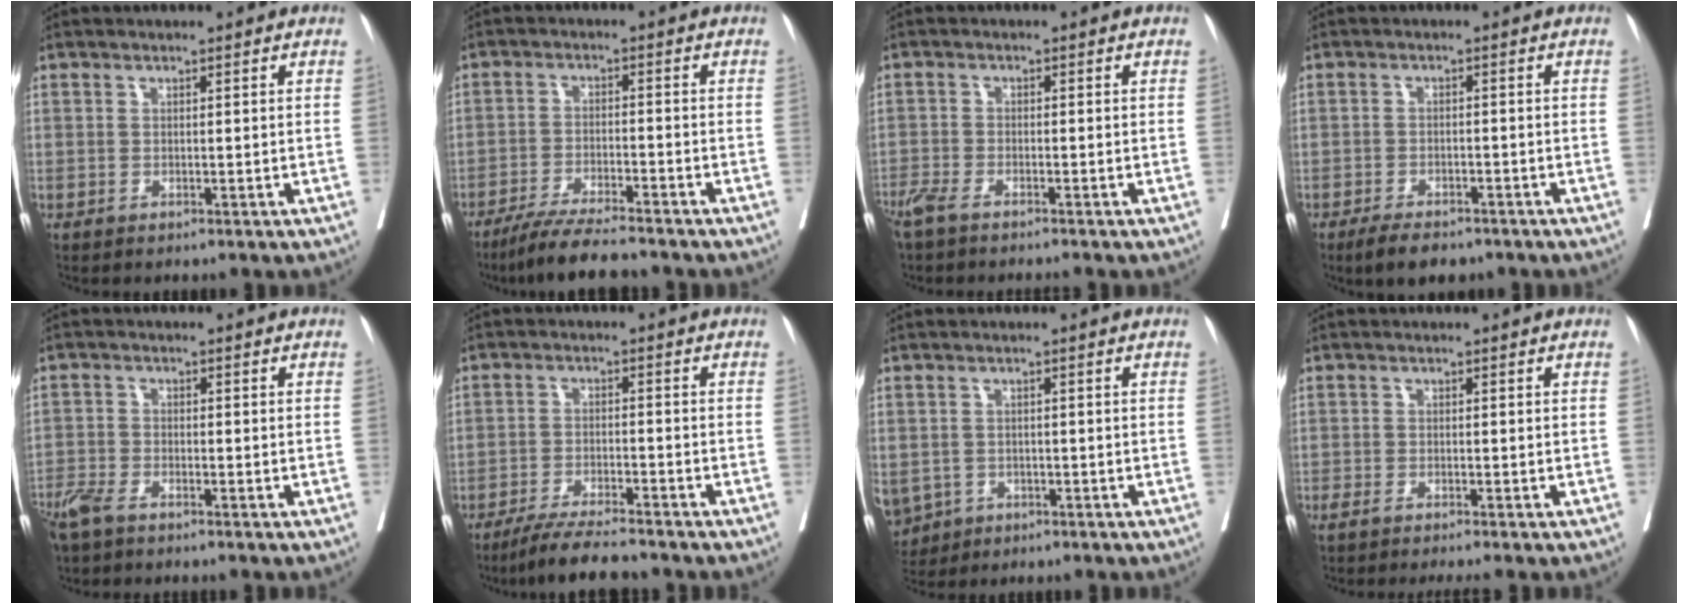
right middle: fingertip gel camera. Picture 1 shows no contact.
{"total": 8.8, "force": [-7.7, 0.0, 4.4], "torque": [-0.072, -0.028, -0.129]}
{"total": 4.6, "force": [-3.9, 0.6, 2.4], "torque": [-0.042, -0.009, -0.071]}
{"total": 5.5, "force": [-4.2, 2.0, 2.9], "torque": [-0.047, -0.006, -0.064]}
{"total": 4.4, "force": [-3.5, 1.3, 2.2], "torque": [-0.047, -0.005, -0.071]}
{"total": 8.3, "force": [-7.3, 0.0, 3.9], "torque": [-0.063, -0.026, -0.124]}
{"total": 10.2, "force": [-4.4, 8.4, 3.7], "torque": [-0.119, -0.007, -0.059]}
{"total": 4.0, "force": [-3.4, -0.2, 2.0], "torque": [-0.022, -0.005, -0.055]}